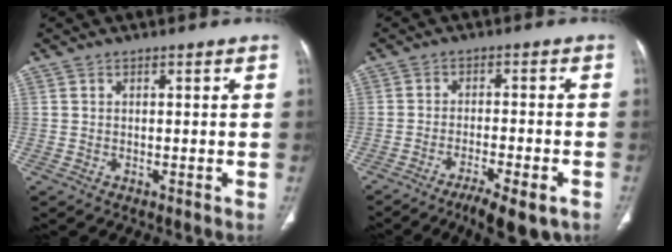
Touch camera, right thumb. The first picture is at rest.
{"total": 9.1, "force": [-5.7, 2.3, 6.7], "torque": [-0.101, 0.011, -0.085]}